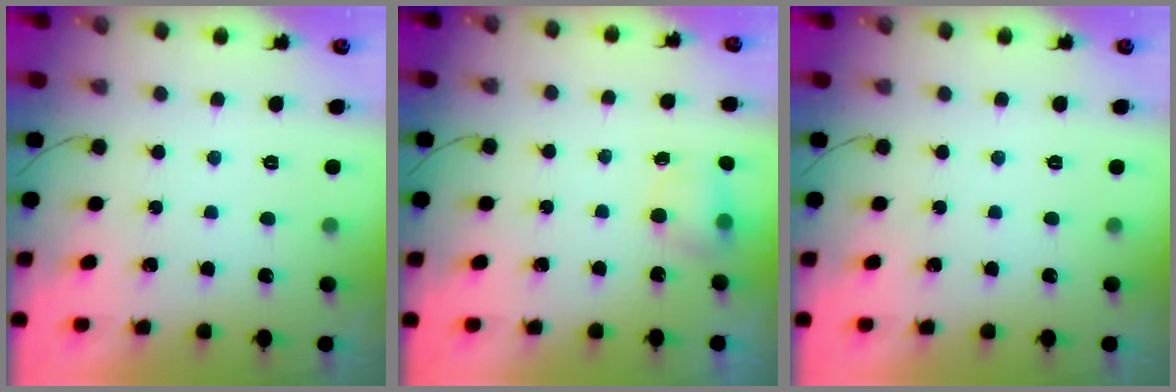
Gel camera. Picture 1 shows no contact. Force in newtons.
{"total": 5.2, "press": 5.1, "slide": 1.1}
{"total": 0.0}